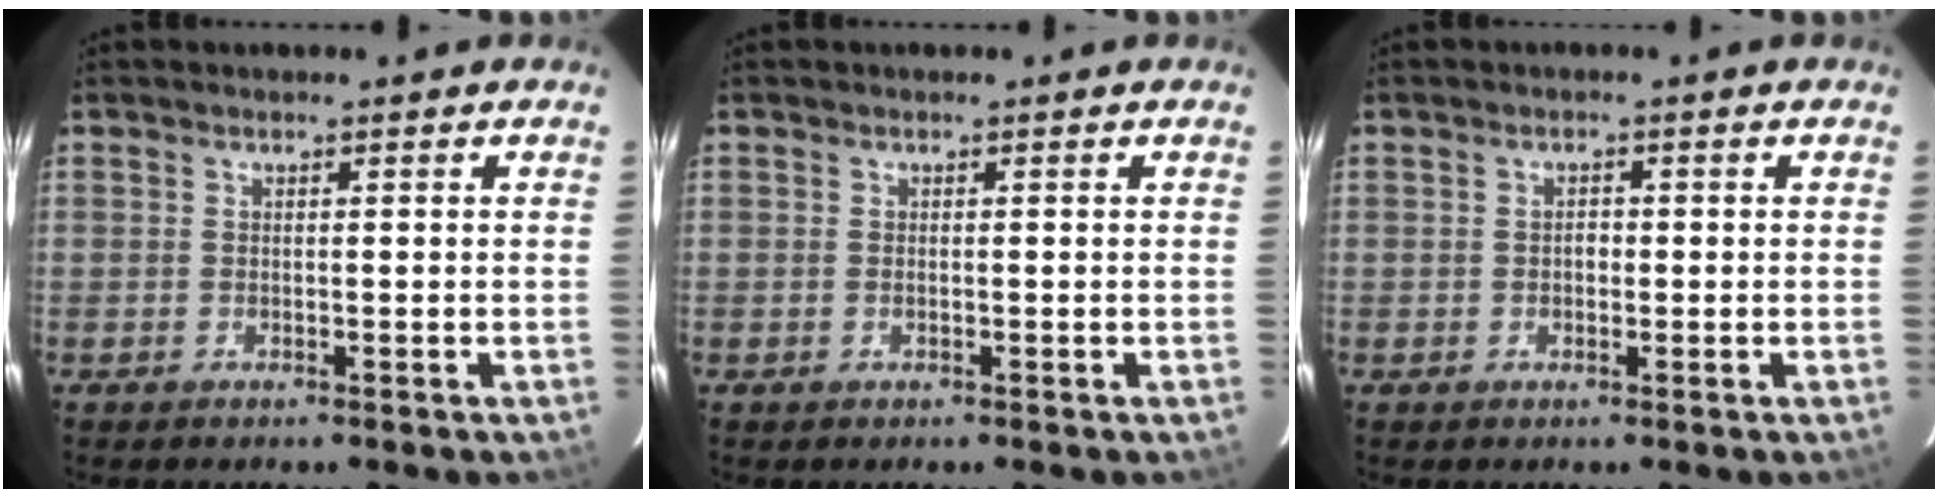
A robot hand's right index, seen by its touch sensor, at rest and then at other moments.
{"total": 0.0}
{"total": 0.9, "force": [0.0, 0.8, 0.4], "torque": [-0.005, 0.004, 0.000]}